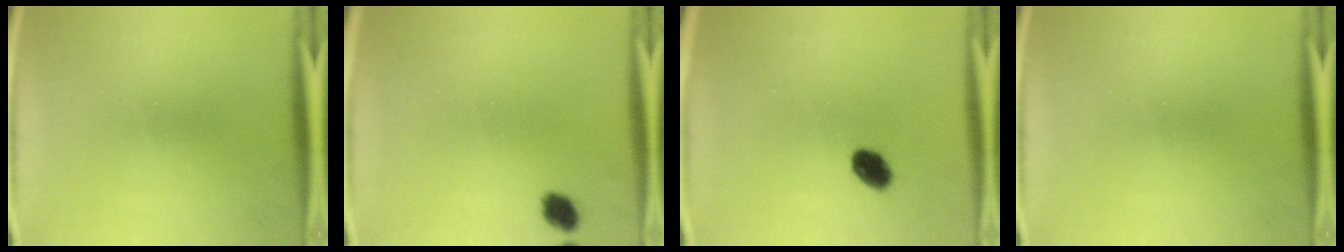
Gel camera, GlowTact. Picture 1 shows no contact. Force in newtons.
{"total": 2.8}
{"total": 4.3}
{"total": 0.0}